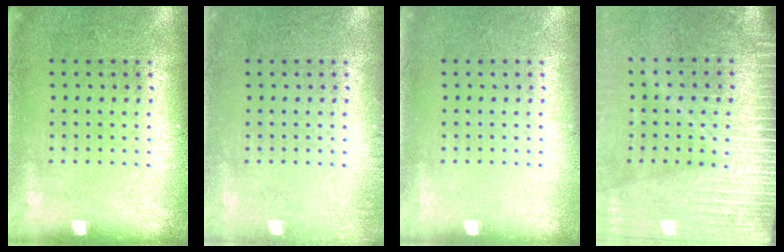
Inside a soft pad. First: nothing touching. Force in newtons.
{"total": 0.8, "press": 0.8, "slide": 0.0}
{"total": 0.0}
{"total": 4.0, "press": 3.5, "slide": 2.0}